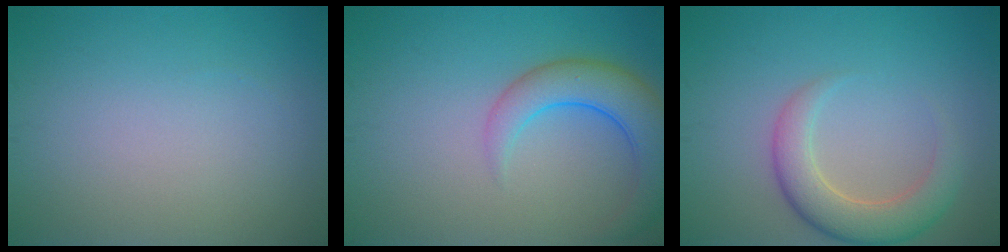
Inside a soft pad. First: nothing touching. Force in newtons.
{"total": 5.3, "press": 5.3, "slide": 0.3}
{"total": 4.4, "press": 4.4, "slide": 0.5}